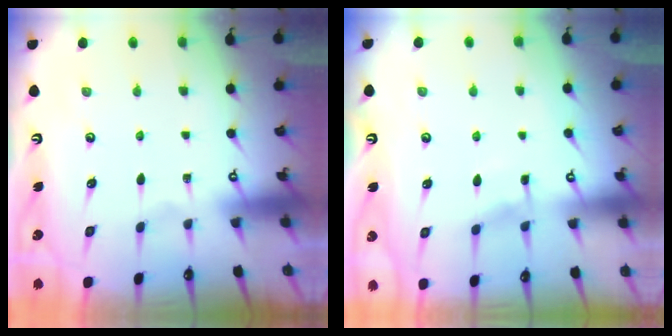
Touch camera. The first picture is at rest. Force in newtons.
{"total": 4.8, "press": 4.7, "slide": 0.5}